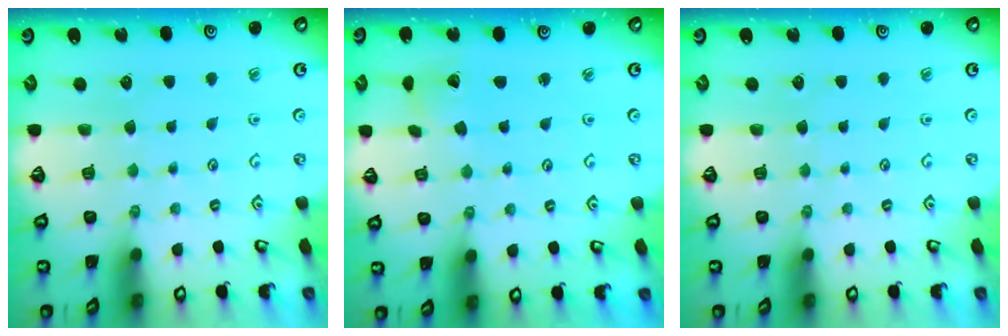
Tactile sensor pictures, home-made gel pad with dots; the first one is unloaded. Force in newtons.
{"total": 3.0, "press": 3.0, "slide": 0.4}
{"total": 0.0}